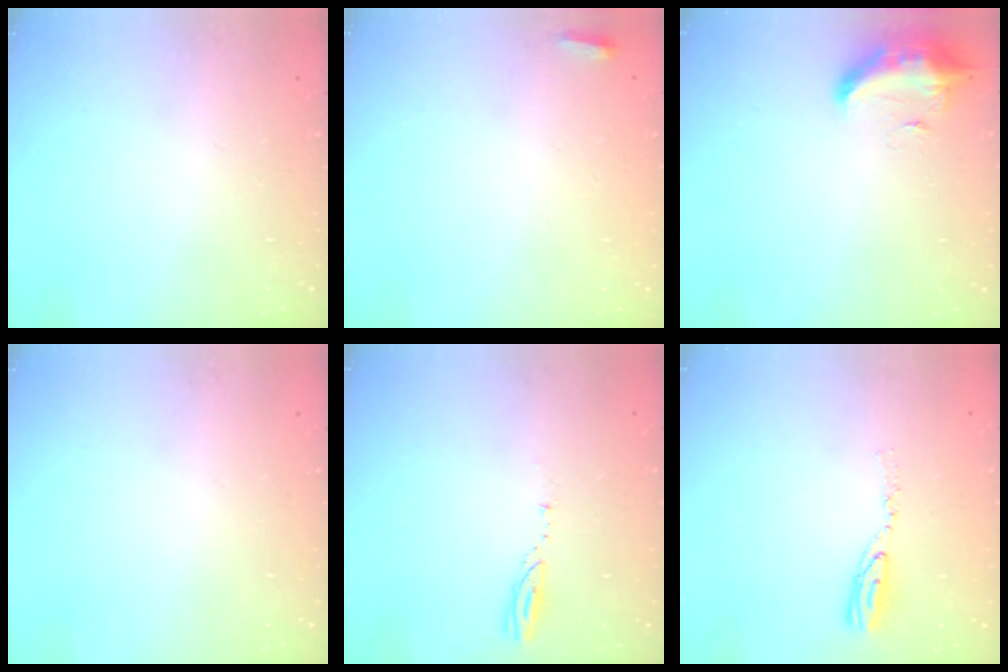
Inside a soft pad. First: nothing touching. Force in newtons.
{"total": 2.7, "press": 2.6, "slide": 0.9}
{"total": 12.6, "press": 10.6, "slide": 6.9}
{"total": 0.0}
{"total": 3.1, "press": 3.1, "slide": 0.2}
{"total": 5.9, "press": 5.9, "slide": 0.5}